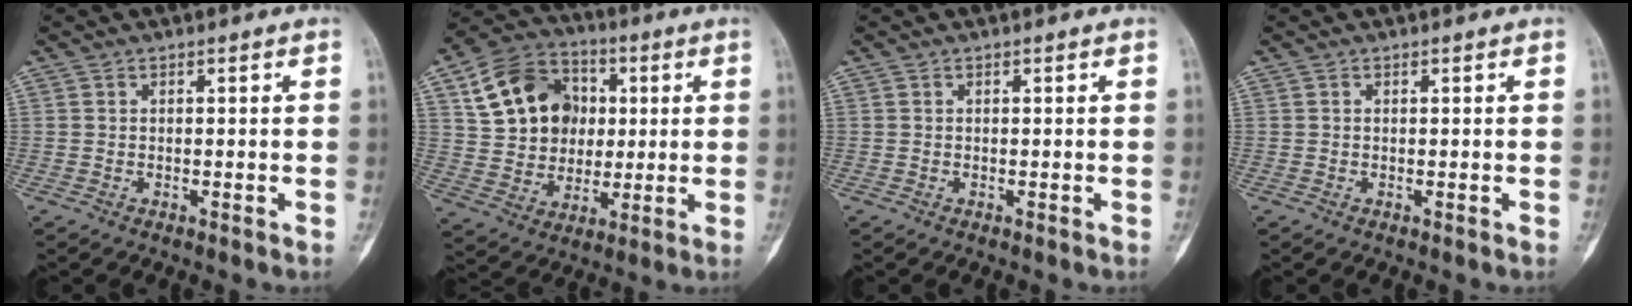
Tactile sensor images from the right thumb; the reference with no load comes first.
{"total": 16.6, "force": [4.2, 13.4, 8.8], "torque": [-0.122, 0.005, 0.076]}
{"total": 0.0}
{"total": 0.0}